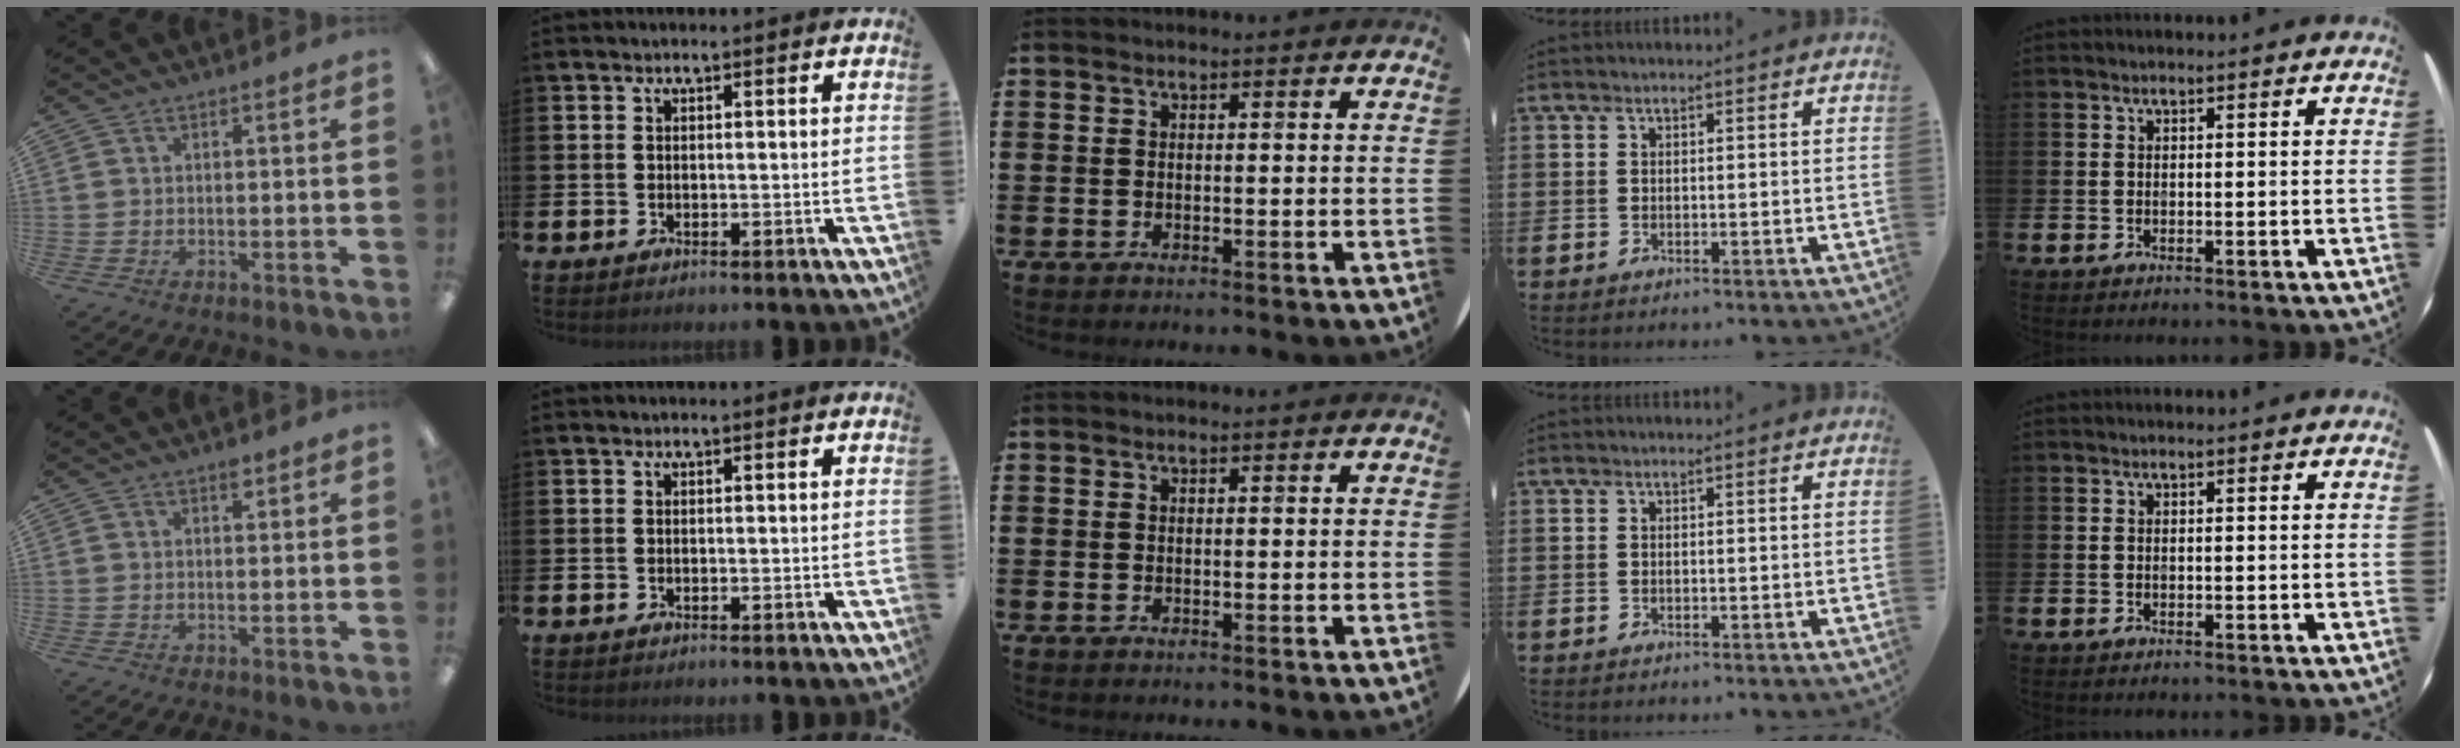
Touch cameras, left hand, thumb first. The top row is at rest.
{"thumb": {"total": 1.9, "force": [1.3, 0.8, 1.1], "torque": [0.000, -0.009, 0.017]}}